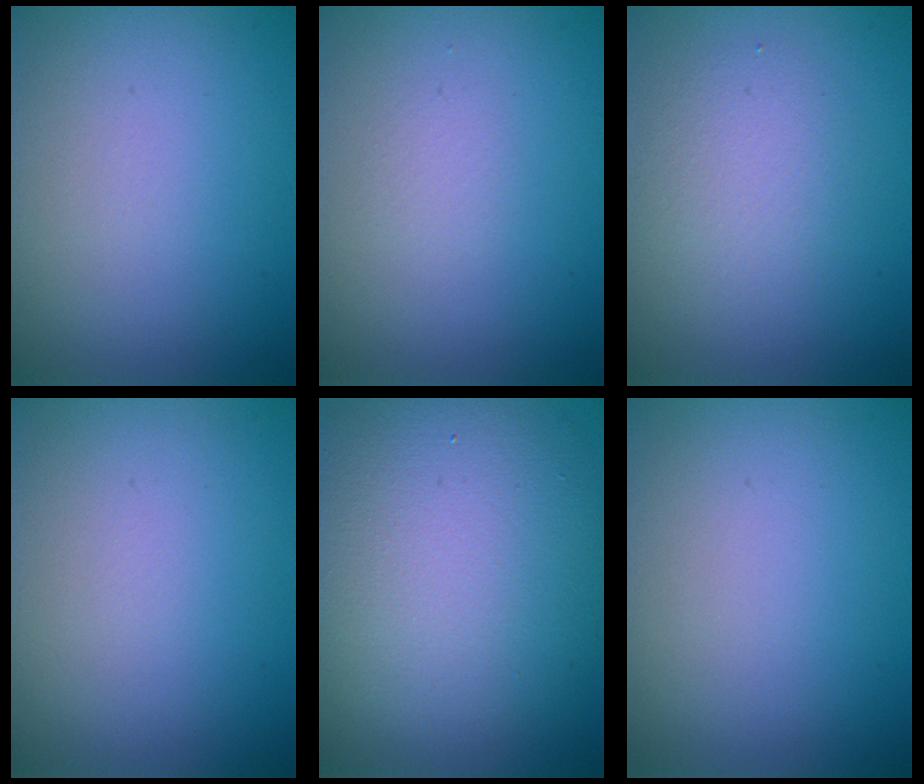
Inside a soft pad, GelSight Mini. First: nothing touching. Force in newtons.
{"total": 0.7, "press": 0.7, "slide": 0.0}
{"total": 2.4, "press": 2.4, "slide": 0.2}
{"total": 0.0}
{"total": 12.5, "press": 12.4, "slide": 1.2}
{"total": 0.0}